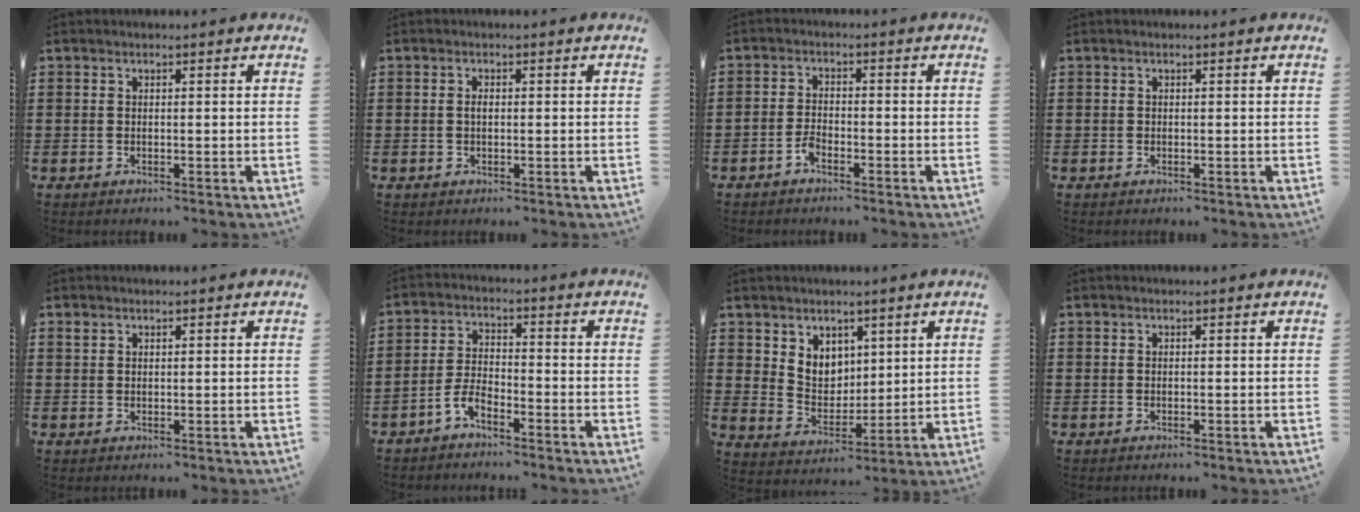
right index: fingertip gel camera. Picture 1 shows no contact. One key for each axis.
{"total": 1.1, "fx": 0.0, "fy": 0.5, "fz": 1.0, "tx": -0.021, "ty": 0.002, "tz": -0.001}
{"total": 2.3, "fx": -1.9, "fy": 0.7, "fz": 1.2, "tx": -0.032, "ty": 0.000, "tz": -0.040}
{"total": 0.0}
{"total": 1.0, "fx": 0.7, "fy": 0.6, "fz": 0.3, "tx": -0.008, "ty": 0.004, "tz": 0.014}
{"total": 3.9, "fx": -3.2, "fy": 1.0, "fz": 2.0, "tx": -0.059, "ty": 0.000, "tz": -0.069}
{"total": 5.8, "fx": 3.7, "fy": 4.4, "fz": 0.6, "tx": -0.031, "ty": -0.006, "tz": 0.068}
{"total": 0.0}